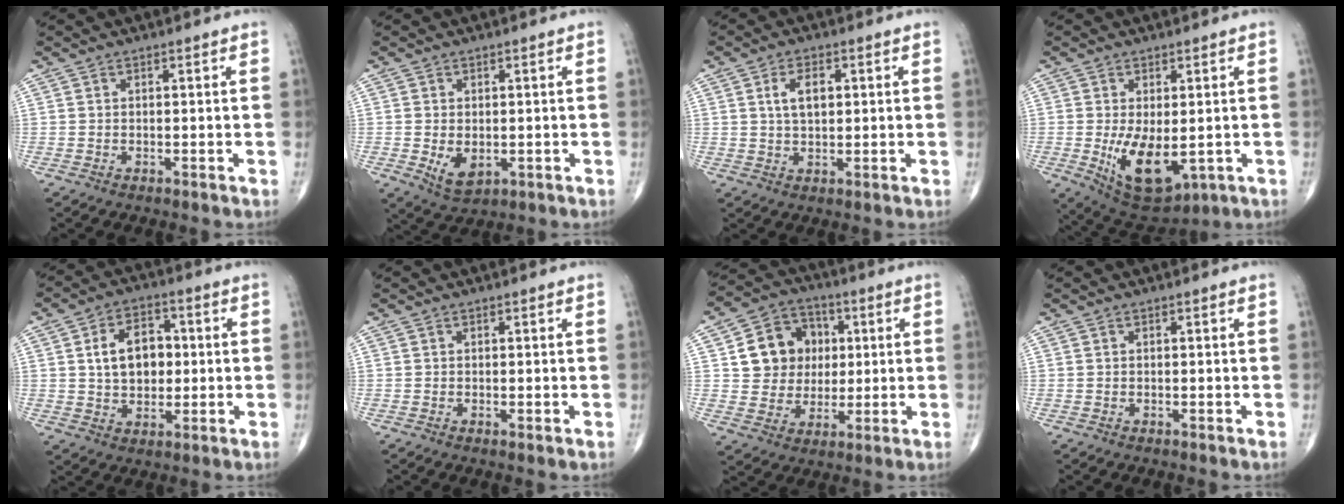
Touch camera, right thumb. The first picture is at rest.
{"total": 5.1, "force": [-0.9, 3.2, 3.8], "torque": [-0.058, -0.011, -0.002]}
{"total": 5.1, "force": [1.3, 2.8, 4.0], "torque": [-0.066, 0.000, 0.021]}
{"total": 11.0, "force": [-1.7, 5.6, 9.4], "torque": [-0.144, -0.023, -0.007]}
{"total": 10.4, "force": [1.2, 7.2, 7.4], "torque": [-0.093, 0.011, 0.020]}
{"total": 0.6, "force": [0.0, 0.1, 0.6], "torque": [-0.013, -0.004, -0.002]}
{"total": 12.7, "force": [2.6, 11.2, 5.5], "torque": [-0.048, 0.007, 0.046]}
{"total": 0.0}